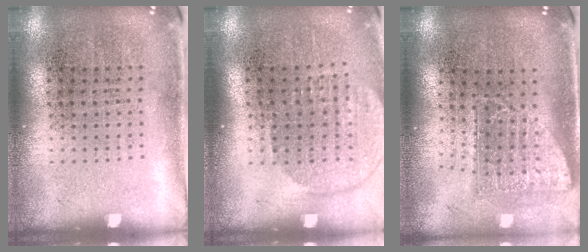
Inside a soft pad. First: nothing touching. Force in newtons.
{"total": 1.8, "press": 1.5, "slide": 0.9}
{"total": 1.7, "press": 1.3, "slide": 1.1}